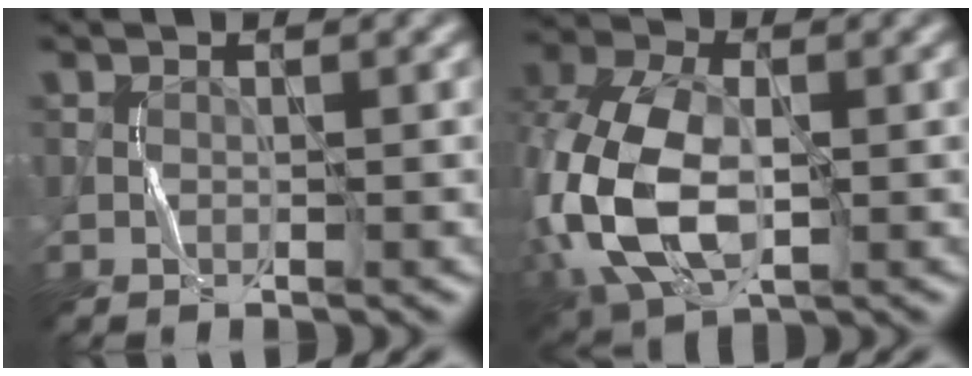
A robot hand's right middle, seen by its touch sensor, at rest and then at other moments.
{"total": 11.8, "force": [-1.4, 7.7, 8.9], "torque": [-0.231, -0.015, -0.027]}